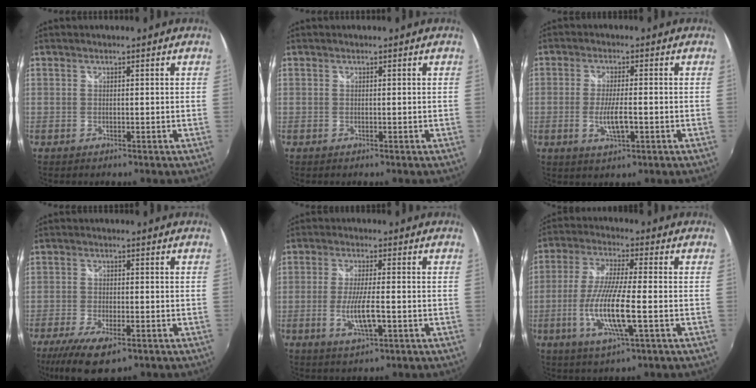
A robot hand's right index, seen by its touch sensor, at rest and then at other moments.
{"total": 0.0}
{"total": 4.1, "force": [-1.0, 1.2, 3.8], "torque": [-0.073, -0.007, -0.017]}
{"total": 10.6, "force": [-6.5, 3.9, 7.4], "torque": [-0.169, -0.038, -0.110]}
{"total": 7.2, "force": [-2.0, 1.3, 6.8], "torque": [-0.133, -0.012, -0.035]}
{"total": 12.6, "force": [-3.4, 1.7, 12.1], "torque": [-0.245, -0.015, -0.063]}